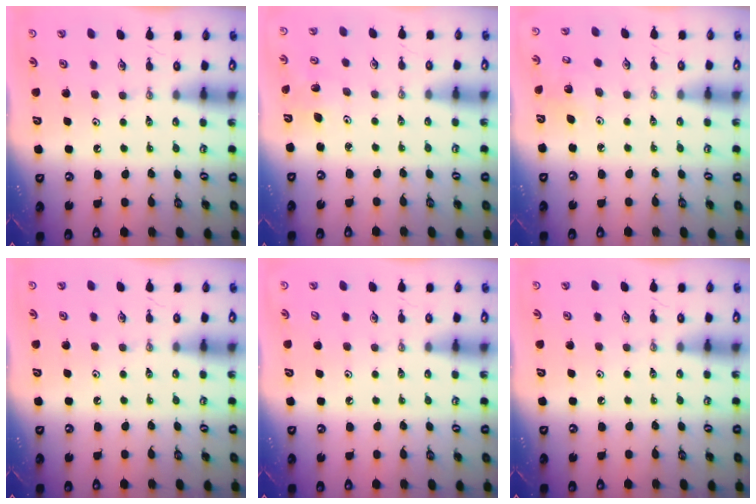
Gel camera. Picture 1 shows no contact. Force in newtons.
{"total": 2.0, "press": 2.0, "slide": 0.1}
{"total": 3.5, "press": 3.5, "slide": 0.2}
{"total": 0.0}
{"total": 1.1, "press": 0.0, "slide": 1.1}
{"total": 0.0}